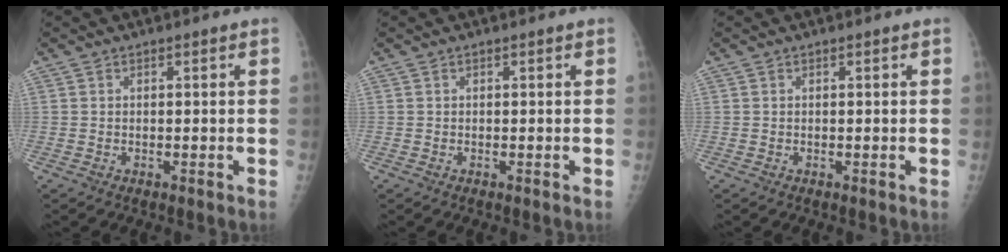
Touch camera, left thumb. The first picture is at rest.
{"total": 0.0}
{"total": 0.0}